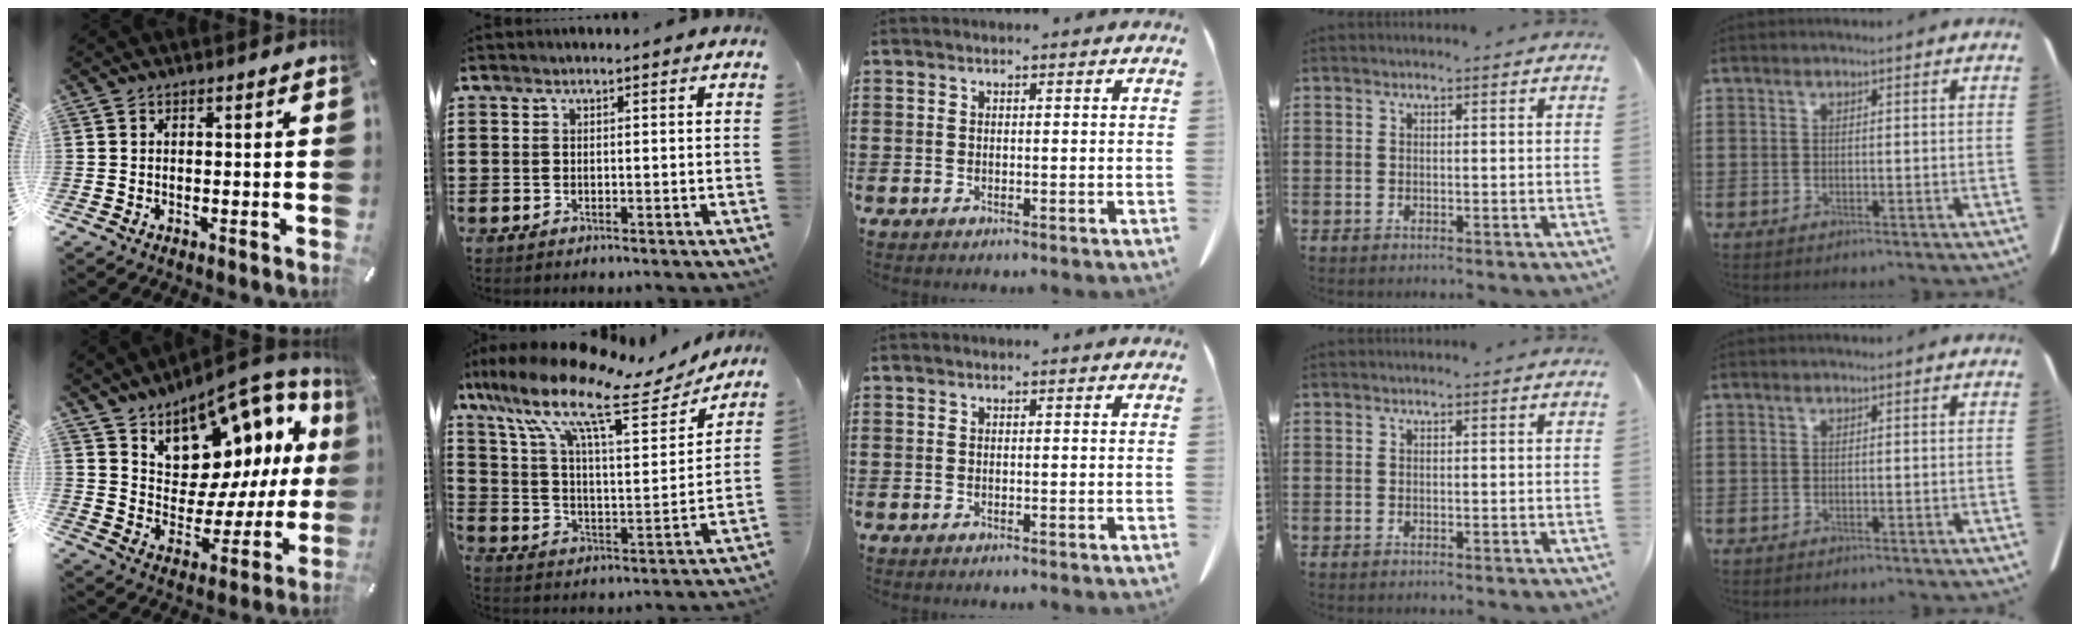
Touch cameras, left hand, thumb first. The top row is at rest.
{"thumb": {"total": 13.8, "force": [10.5, 7.7, 4.5], "torque": [-0.059, -0.113, 0.183]}, "index": {"total": 15.4, "force": [10.4, 3.8, 10.7], "torque": [-0.228, -0.045, 0.173]}}